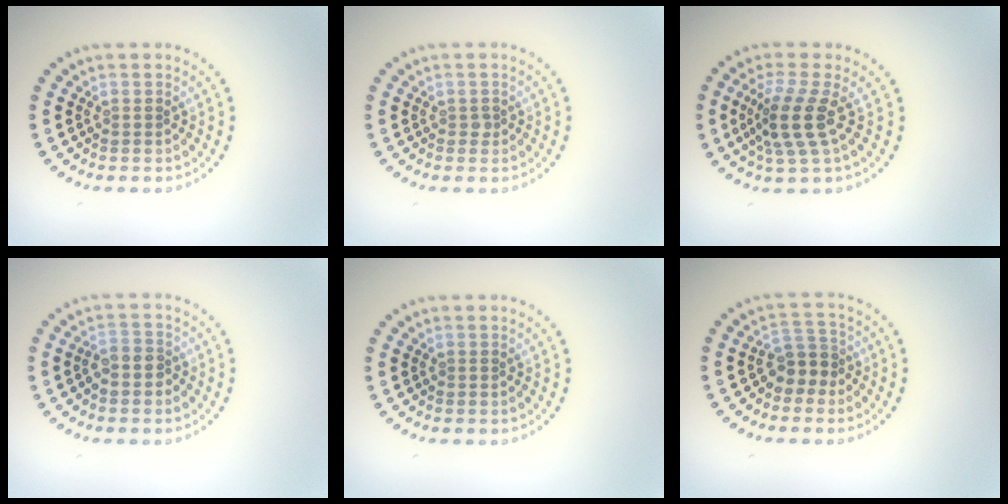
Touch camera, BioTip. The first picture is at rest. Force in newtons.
{"total": 0.6, "press": 0.5, "slide": 0.3}
{"total": 3.7, "press": 2.8, "slide": 2.3}
{"total": 2.0, "press": 1.8, "slide": 0.9}
{"total": 0.0}
{"total": 2.3, "press": 1.9, "slide": 1.3}